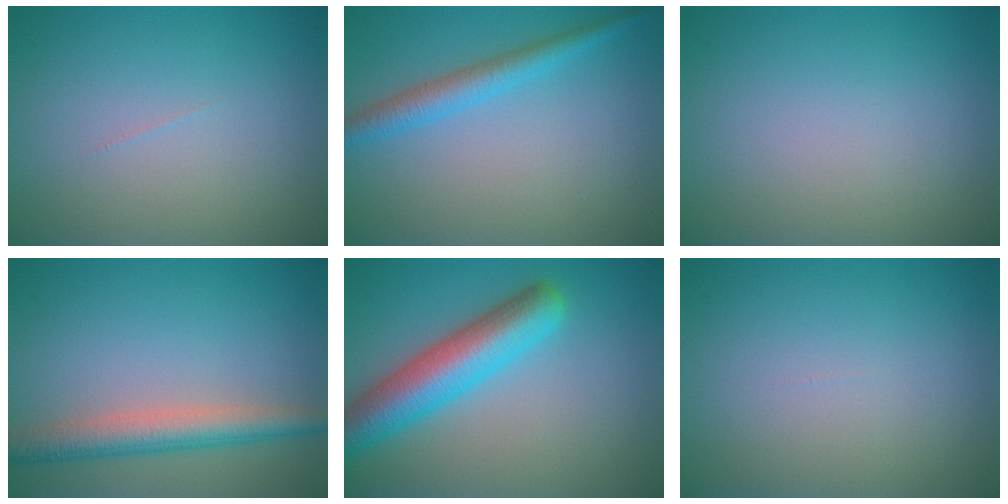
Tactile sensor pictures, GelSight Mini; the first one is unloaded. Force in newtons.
{"total": 3.0, "press": 3.0, "slide": 0.1}
{"total": 0.0}
{"total": 4.3, "press": 4.3, "slide": 0.3}
{"total": 6.9, "press": 6.9, "slide": 0.2}
{"total": 0.0}